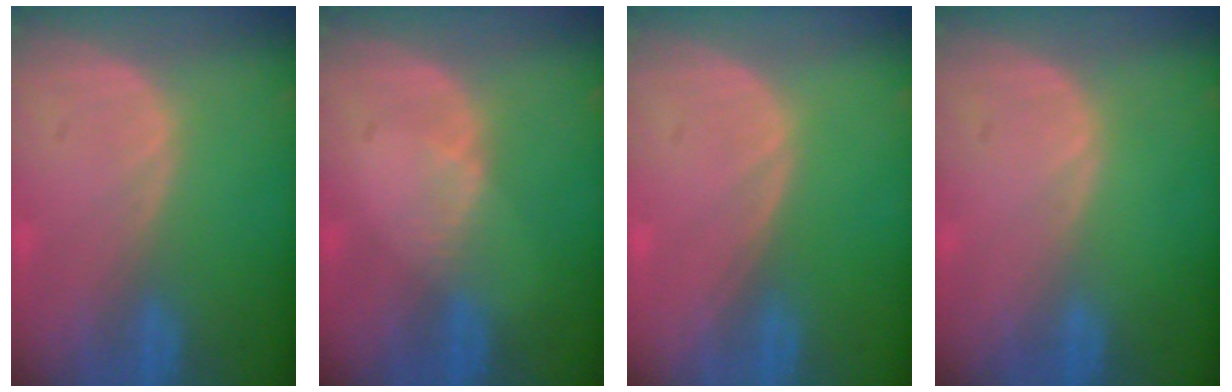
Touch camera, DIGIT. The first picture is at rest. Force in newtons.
{"total": 1.1, "press": 1.1, "slide": 0.2}
{"total": 0.0}
{"total": 0.0}